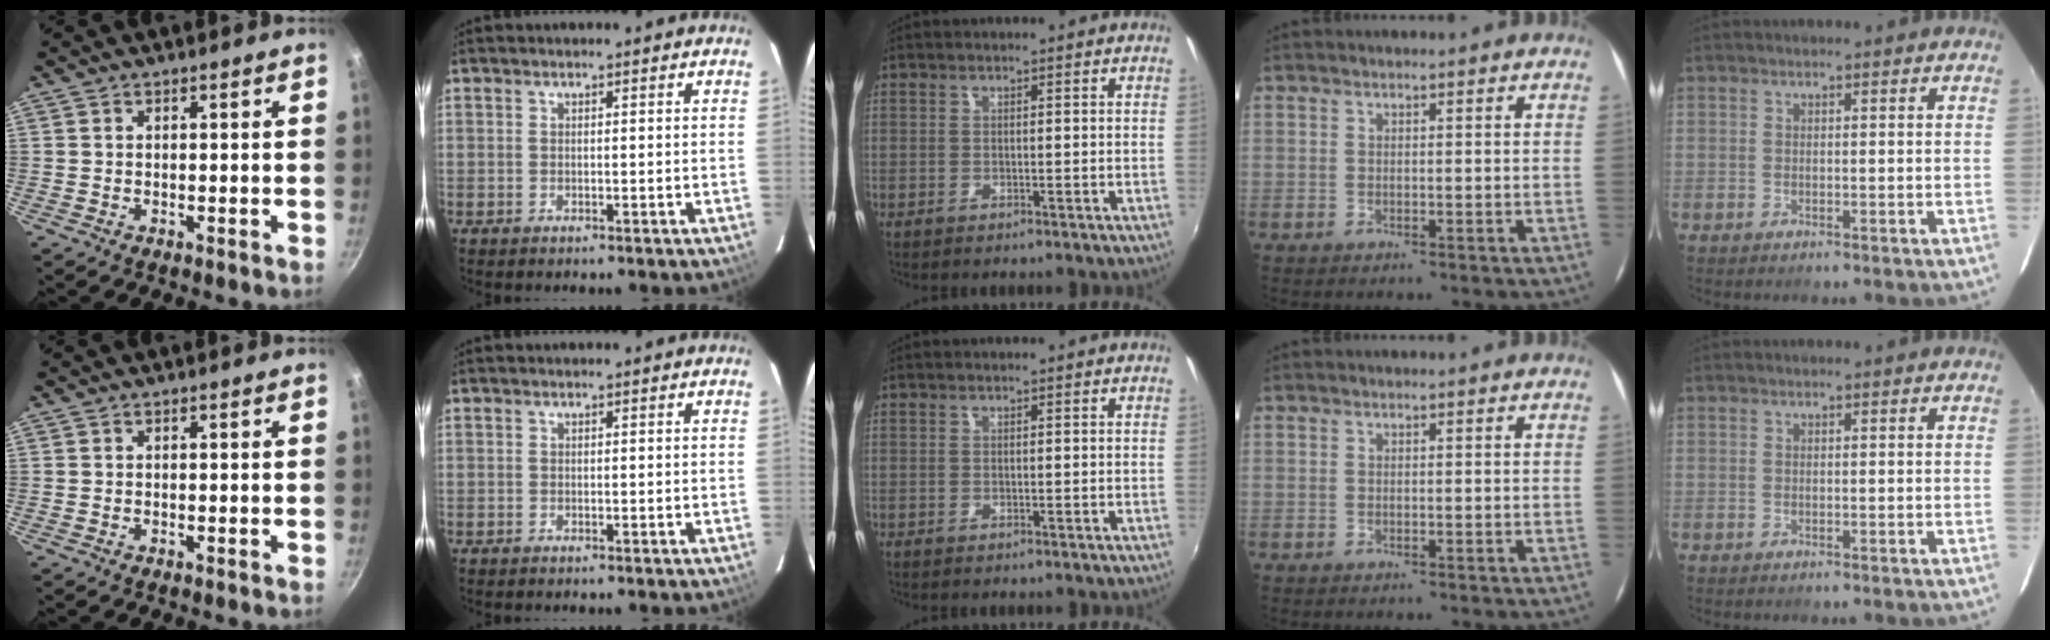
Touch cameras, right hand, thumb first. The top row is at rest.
{}